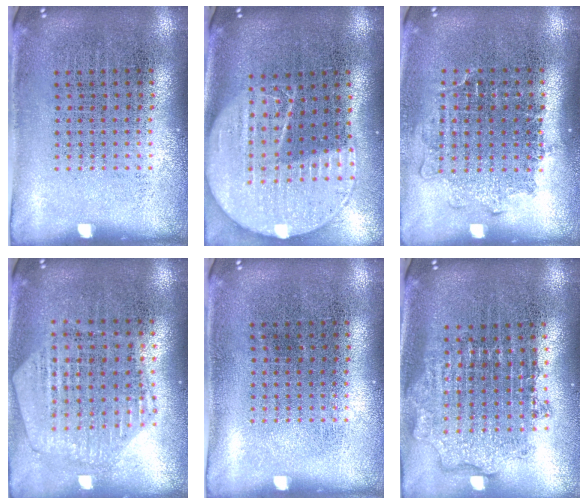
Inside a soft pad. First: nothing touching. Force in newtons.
{"total": 2.1, "press": 1.8, "slide": 1.0}
{"total": 1.2, "press": 1.1, "slide": 0.5}
{"total": 1.2, "press": 1.2, "slide": 0.2}
{"total": 0.0}
{"total": 1.9, "press": 1.5, "slide": 1.2}